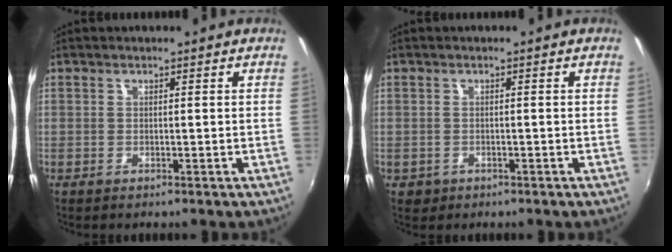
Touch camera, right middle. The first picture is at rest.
{"total": 2.1, "force": [-0.8, 1.8, 0.8], "torque": [-0.019, -0.003, -0.007]}